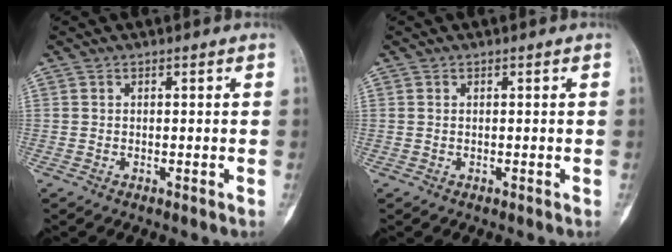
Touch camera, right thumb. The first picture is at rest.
{"total": 0.0}